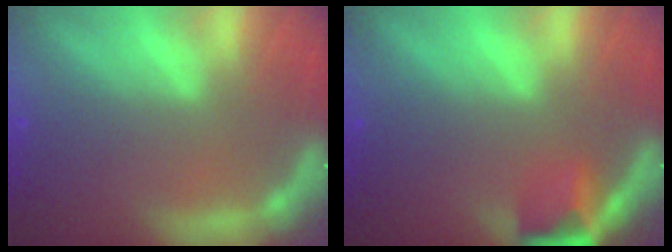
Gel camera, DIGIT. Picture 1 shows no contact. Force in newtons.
{"total": 3.4}